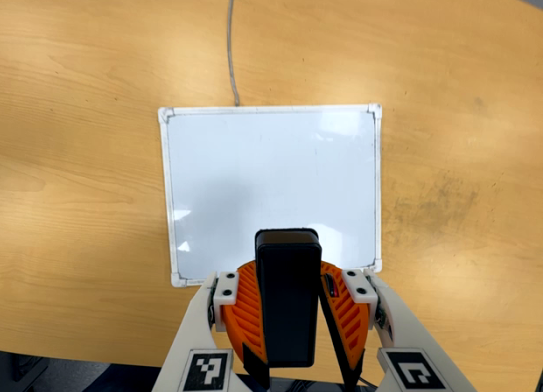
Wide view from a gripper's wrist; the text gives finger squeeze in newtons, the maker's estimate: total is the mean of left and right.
{"total": 9.0, "left": 8.7, "right": 9.3}